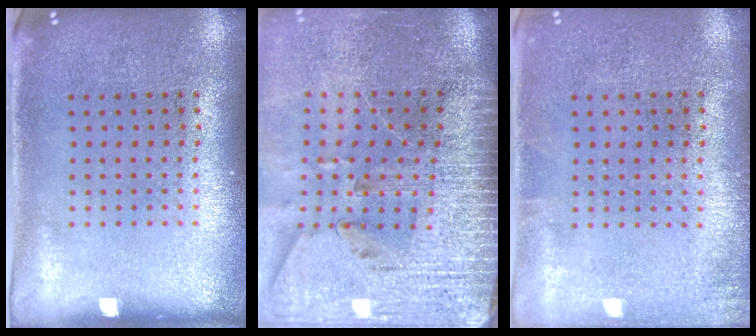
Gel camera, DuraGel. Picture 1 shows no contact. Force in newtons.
{"total": 3.7, "press": 3.2, "slide": 1.9}
{"total": 0.8, "press": 0.8, "slide": 0.1}